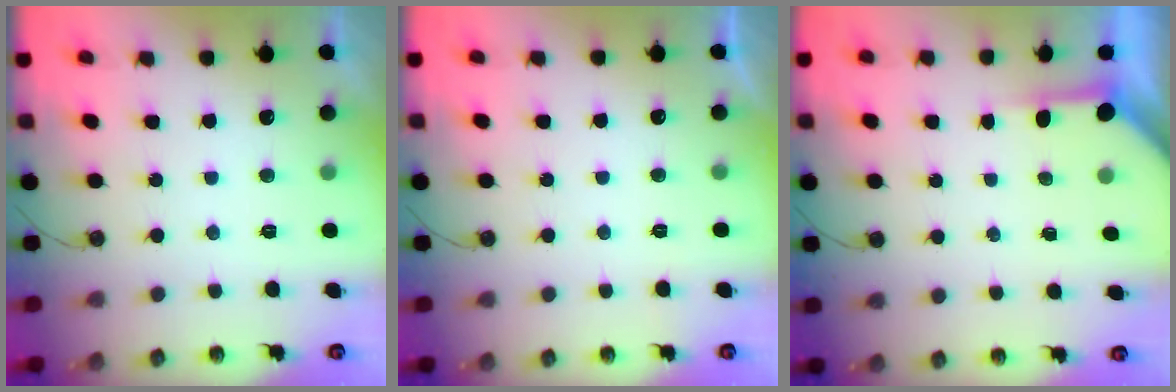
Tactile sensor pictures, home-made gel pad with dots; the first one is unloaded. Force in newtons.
{"total": 0.0}
{"total": 3.4, "press": 3.4, "slide": 0.3}